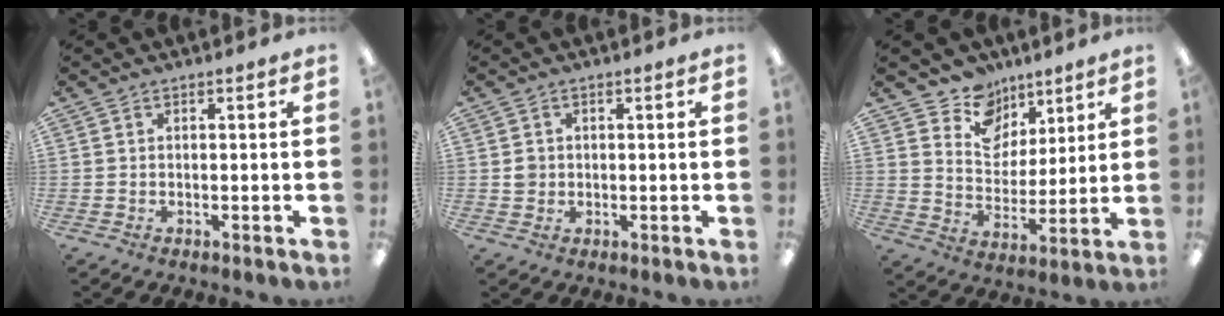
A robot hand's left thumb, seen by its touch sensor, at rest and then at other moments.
{"total": 2.3, "force": [0.2, 2.2, 0.6], "torque": [-0.006, 0.002, 0.000]}
{"total": 10.9, "force": [7.8, 7.4, 1.6], "torque": [-0.031, -0.062, 0.148]}